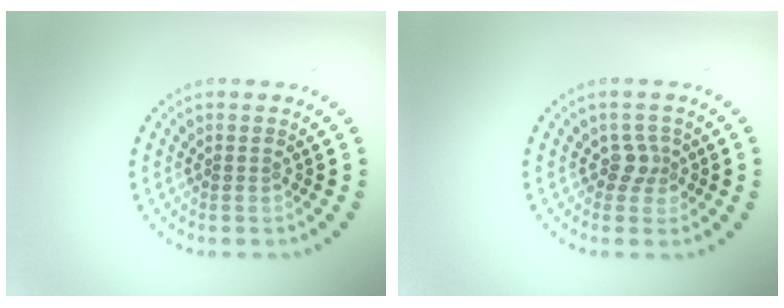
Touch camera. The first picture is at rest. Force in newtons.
{"total": 1.8, "press": 1.3, "slide": 1.3}